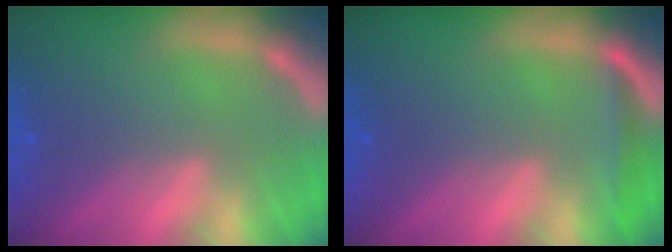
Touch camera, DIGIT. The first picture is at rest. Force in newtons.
{"total": 1.9}